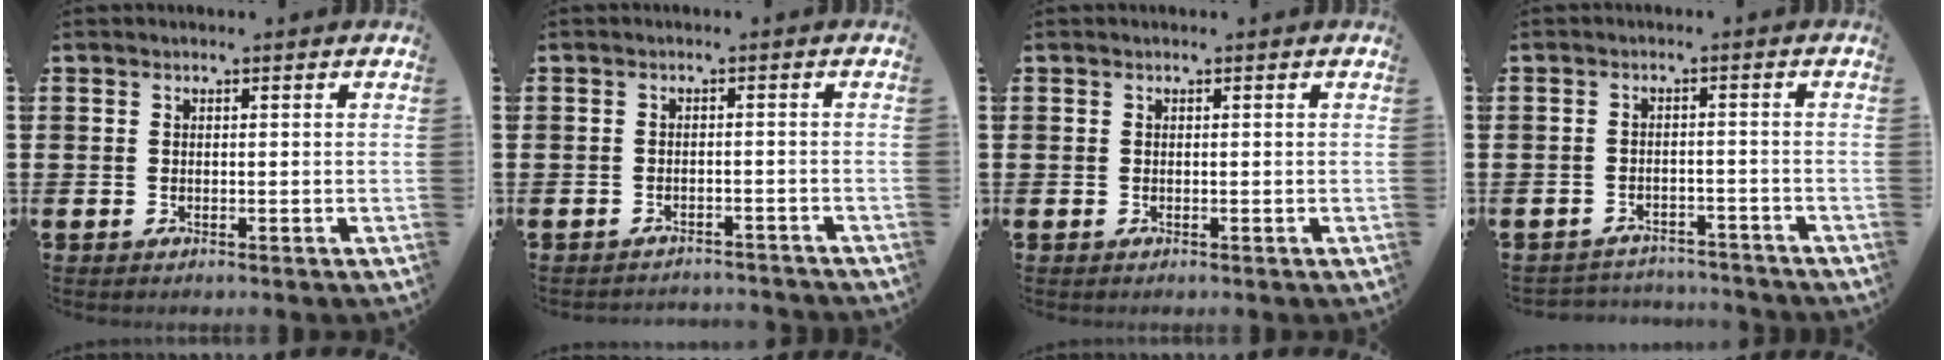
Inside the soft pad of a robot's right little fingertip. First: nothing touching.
{"total": 1.5, "force": [-1.5, 0.0, -0.1], "torque": [-0.002, 0.004, -0.032]}
{"total": 0.0}
{"total": 2.2, "force": [-2.2, 0.2, -0.3], "torque": [-0.004, 0.002, -0.050]}